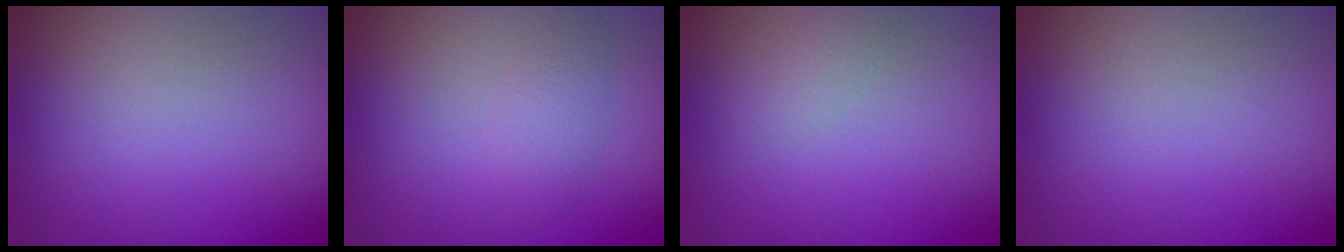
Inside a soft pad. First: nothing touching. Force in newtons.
{"total": 1.7, "press": 1.7, "slide": 0.0}
{"total": 1.0, "press": 1.0, "slide": 0.1}
{"total": 0.0}